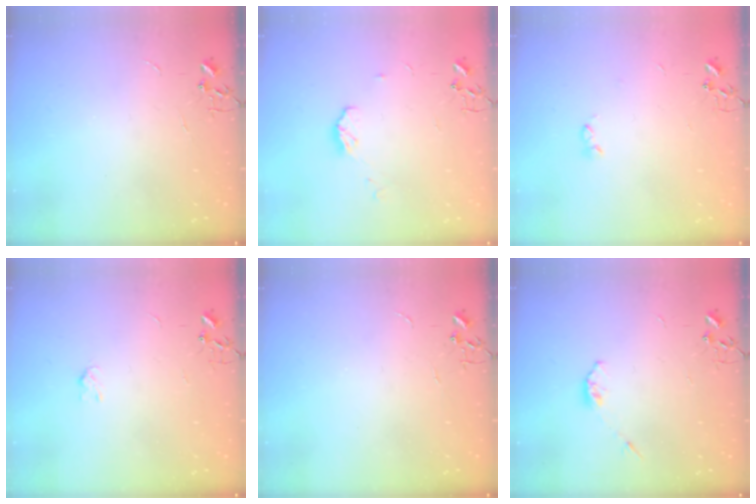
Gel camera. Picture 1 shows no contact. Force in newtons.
{"total": 6.5, "press": 6.4, "slide": 0.4}
{"total": 2.6, "press": 2.5, "slide": 0.5}
{"total": 3.2, "press": 3.2, "slide": 0.5}
{"total": 0.0}
{"total": 3.3, "press": 3.3, "slide": 0.6}